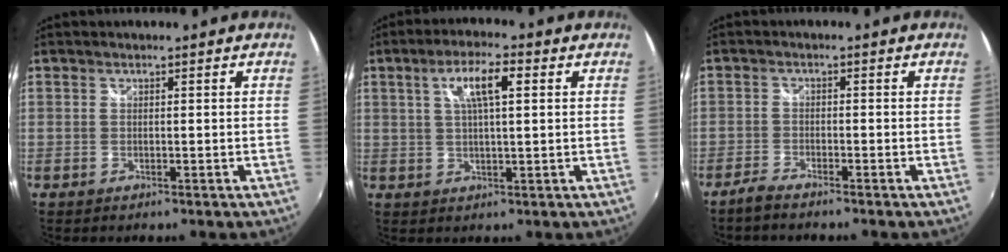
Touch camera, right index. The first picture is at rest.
{"total": 7.0, "force": [2.3, 1.6, 6.4], "torque": [-0.117, 0.010, 0.042]}
{"total": 3.0, "force": [-2.7, 0.3, 1.2], "torque": [-0.044, -0.005, -0.057]}